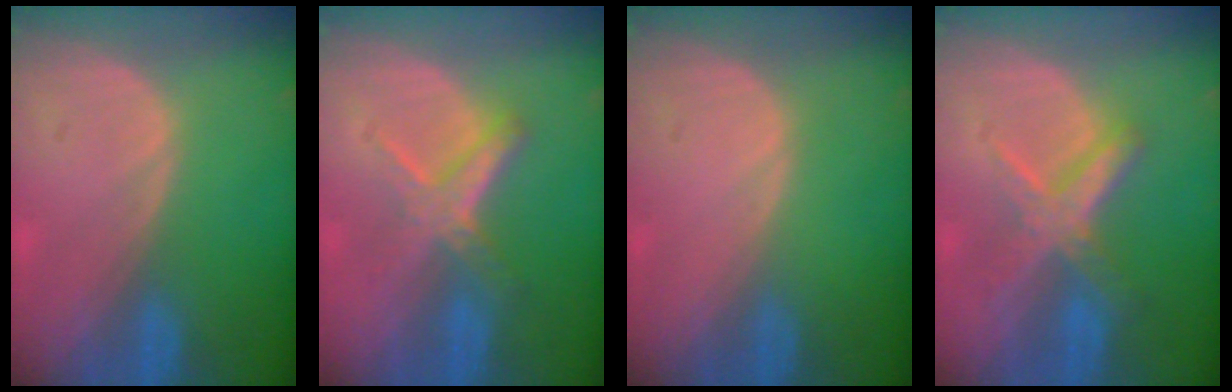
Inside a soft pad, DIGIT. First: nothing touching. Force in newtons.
{"total": 5.8, "press": 5.5, "slide": 1.8}
{"total": 0.0}
{"total": 7.0, "press": 6.1, "slide": 3.4}